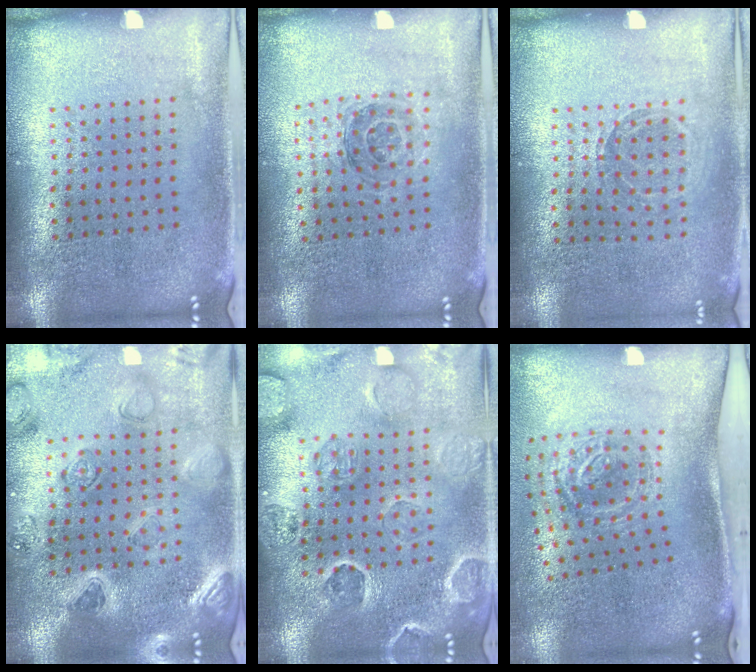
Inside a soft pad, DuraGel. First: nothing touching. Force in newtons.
{"total": 1.1, "press": 1.0, "slide": 0.3}
{"total": 0.9, "press": 0.9, "slide": 0.1}
{"total": 2.3, "press": 2.2, "slide": 0.2}
{"total": 2.7, "press": 2.6, "slide": 0.8}
{"total": 1.8, "press": 1.2, "slide": 1.4}